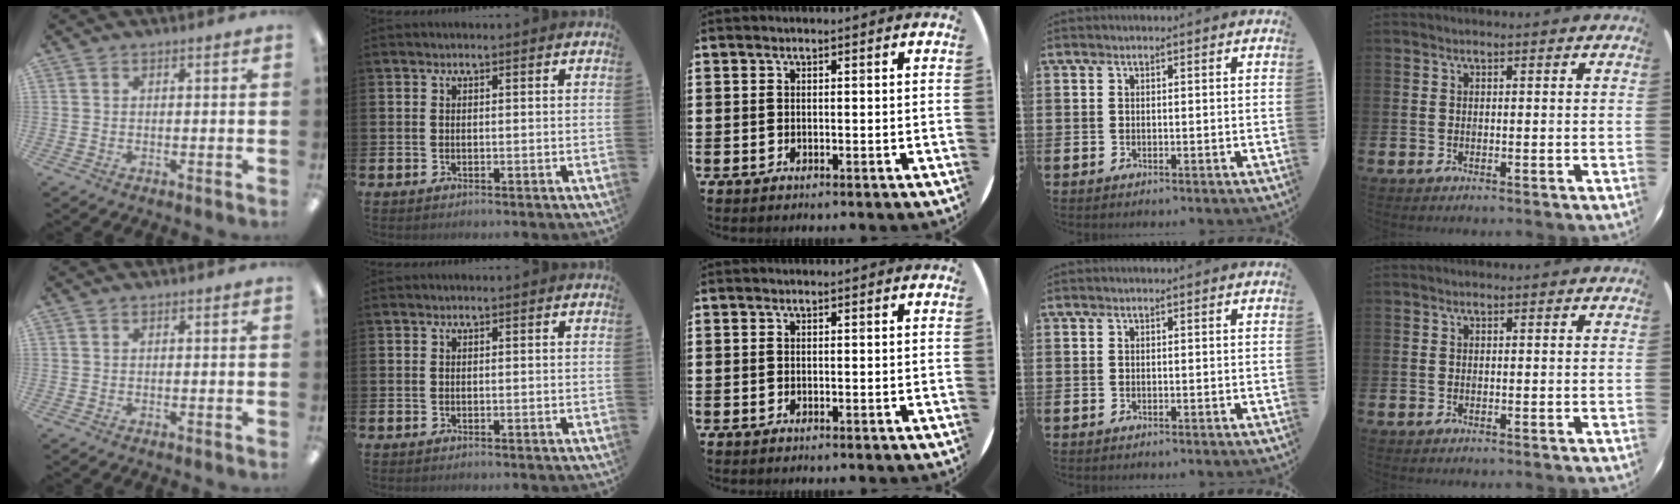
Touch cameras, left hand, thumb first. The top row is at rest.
{}